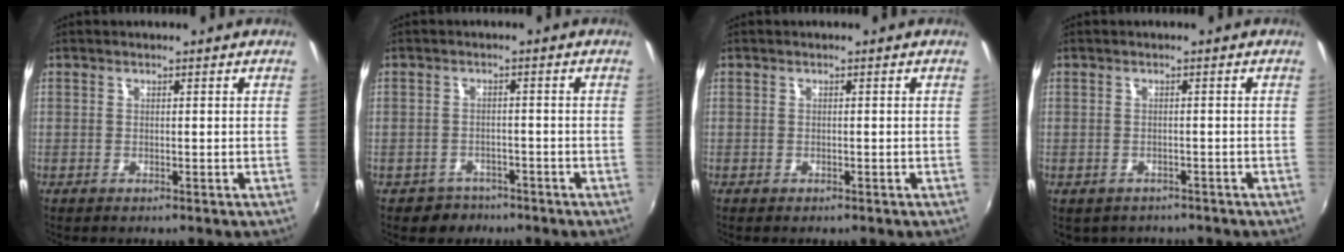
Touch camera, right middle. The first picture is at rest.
{"total": 4.0, "force": [-2.8, 2.9, 0.2], "torque": [-0.017, 0.004, -0.043]}
{"total": 0.6, "force": [-0.4, 0.4, 0.1], "torque": [-0.003, -0.003, -0.009]}
{"total": 3.2, "force": [-2.3, 2.0, 0.9], "torque": [-0.025, -0.013, -0.029]}